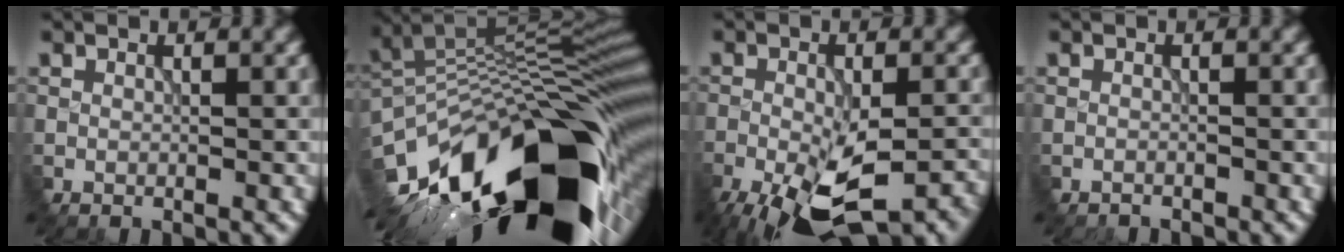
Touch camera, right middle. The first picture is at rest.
{"total": 17.9, "force": [-9.5, 7.0, 13.4], "torque": [-0.233, 0.002, -0.162]}
{"total": 11.1, "force": [-6.7, 3.9, 8.0], "torque": [-0.166, -0.029, -0.102]}
{"total": 1.3, "force": [-1.0, -0.2, -0.9], "torque": [0.011, 0.000, -0.020]}